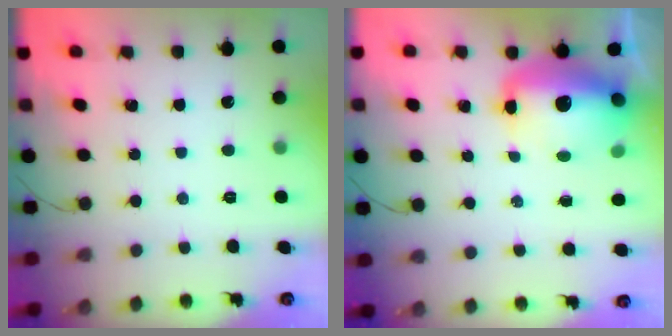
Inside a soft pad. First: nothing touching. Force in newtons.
{"total": 15.9, "press": 15.4, "slide": 3.8}